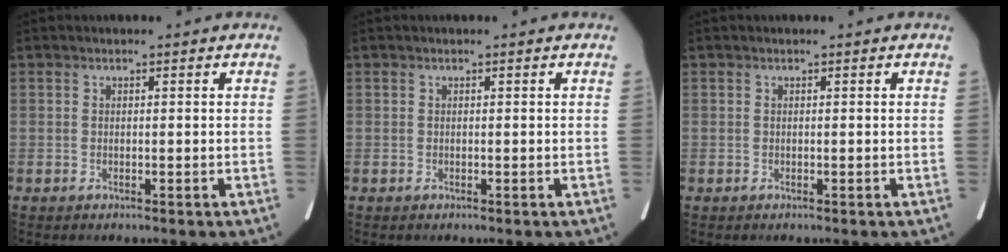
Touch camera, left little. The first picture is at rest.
{"total": 0.0}
{"total": 0.0}